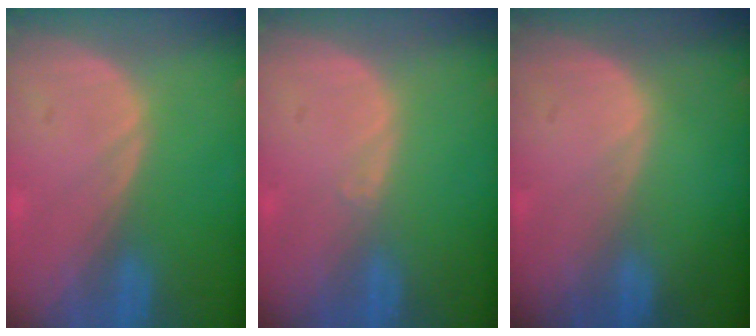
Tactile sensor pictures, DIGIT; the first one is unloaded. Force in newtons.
{"total": 0.6, "press": 0.4, "slide": 0.4}
{"total": 0.0}